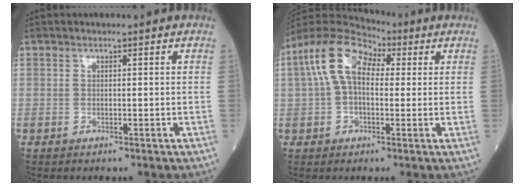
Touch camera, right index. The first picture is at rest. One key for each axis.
{"total": 11.0, "fx": 3.3, "fy": 6.2, "fz": 8.5, "tx": -0.179, "ty": 0.058, "tz": 0.053}